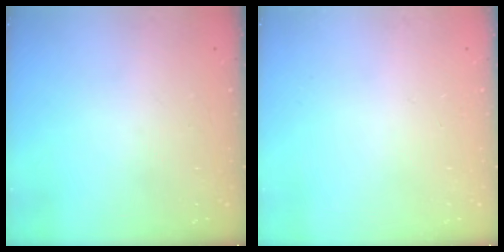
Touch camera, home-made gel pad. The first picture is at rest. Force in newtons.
{"total": 0.0}